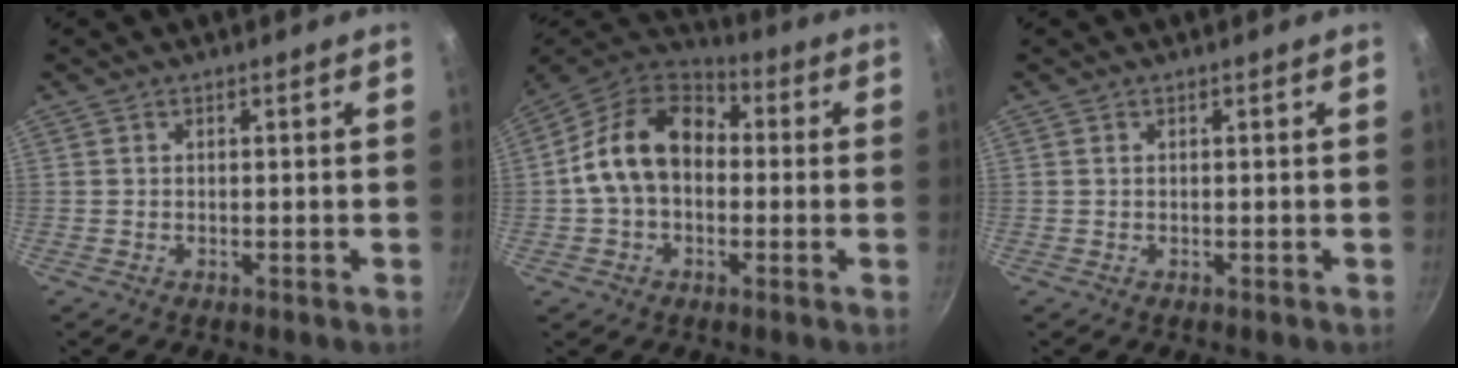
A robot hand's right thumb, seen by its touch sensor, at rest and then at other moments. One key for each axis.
{"total": 15.4, "fx": 0.3, "fy": 11.1, "fz": 10.7, "tx": -0.158, "ty": 0.040, "tz": -0.012}
{"total": 0.0}